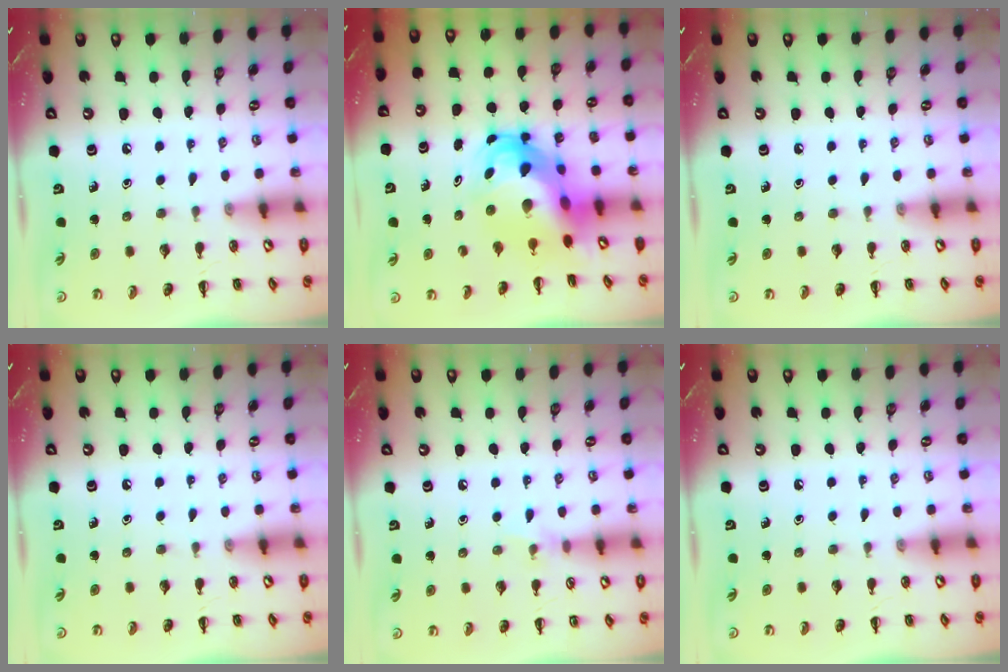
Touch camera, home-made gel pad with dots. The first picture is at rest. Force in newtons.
{"total": 8.7, "press": 8.4, "slide": 2.5}
{"total": 0.0}
{"total": 0.0}
{"total": 4.8, "press": 4.5, "slide": 1.8}
{"total": 0.0}